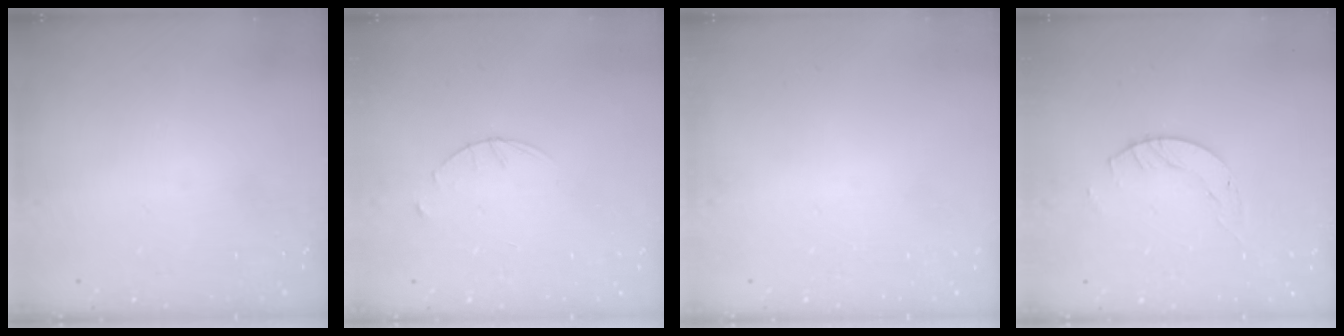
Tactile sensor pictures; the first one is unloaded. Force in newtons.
{"total": 3.6, "press": 3.5, "slide": 0.4}
{"total": 0.0}
{"total": 4.1, "press": 4.1, "slide": 0.2}